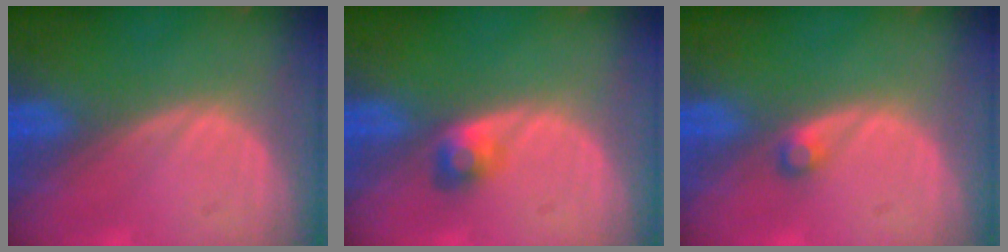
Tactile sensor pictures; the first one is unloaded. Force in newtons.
{"total": 2.5, "press": 2.3, "slide": 0.9}
{"total": 1.3, "press": 1.2, "slide": 0.3}